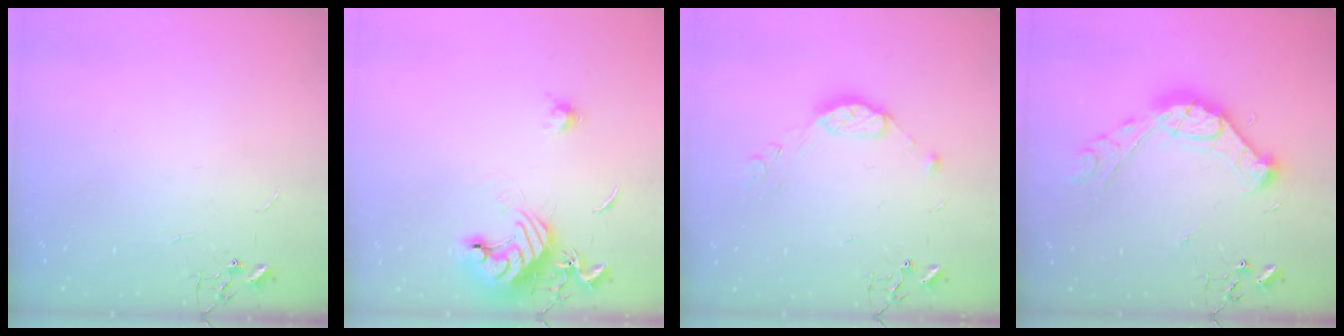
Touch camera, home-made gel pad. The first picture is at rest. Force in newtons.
{"total": 13.8, "press": 13.7, "slide": 1.8}
{"total": 9.2, "press": 9.2, "slide": 0.7}
{"total": 15.3, "press": 15.2, "slide": 1.5}